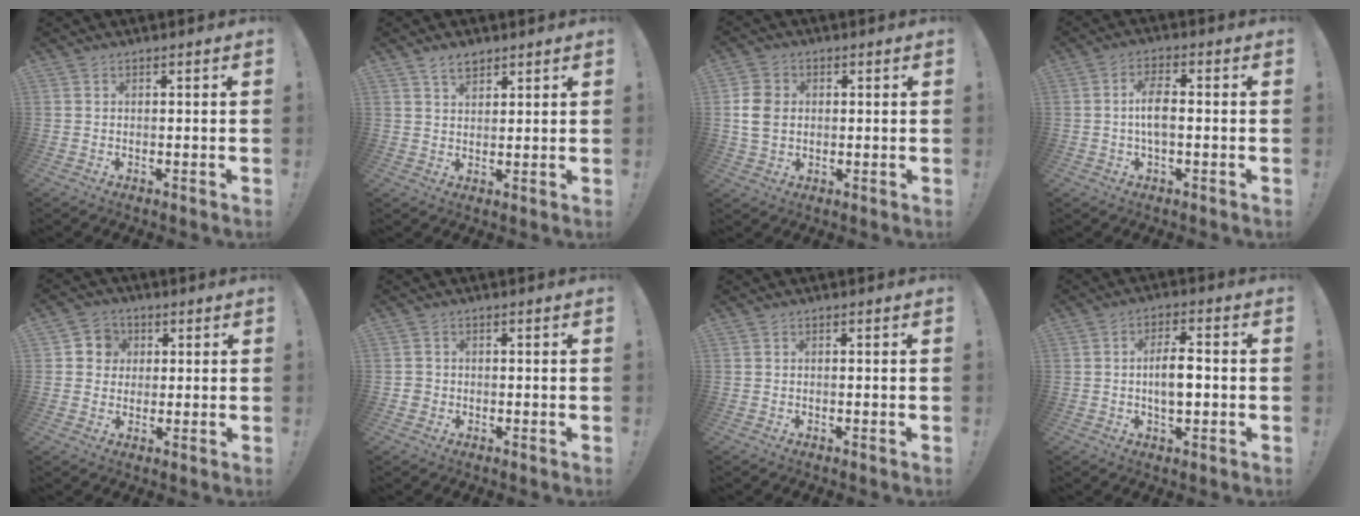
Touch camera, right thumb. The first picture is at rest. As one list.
[{"total": 4.3, "force": [3.2, 2.3, 2.0], "torque": [-0.030, -0.015, 0.057]}, {"total": 8.3, "force": [0.6, 6.7, 5.0], "torque": [-0.096, 0.012, 0.016]}, {"total": 7.0, "force": [-0.3, 2.8, 6.4], "torque": [-0.133, 0.004, -0.008]}, {"total": 5.9, "force": [0.6, 5.7, 1.4], "torque": [-0.017, 0.000, 0.013]}, {"total": 2.0, "force": [-0.5, 1.9, 0.3], "torque": [-0.005, 0.009, -0.008]}, {"total": 0.0}, {"total": 7.2, "force": [-0.6, 3.3, 6.4], "torque": [-0.105, 0.001, -0.018]}]